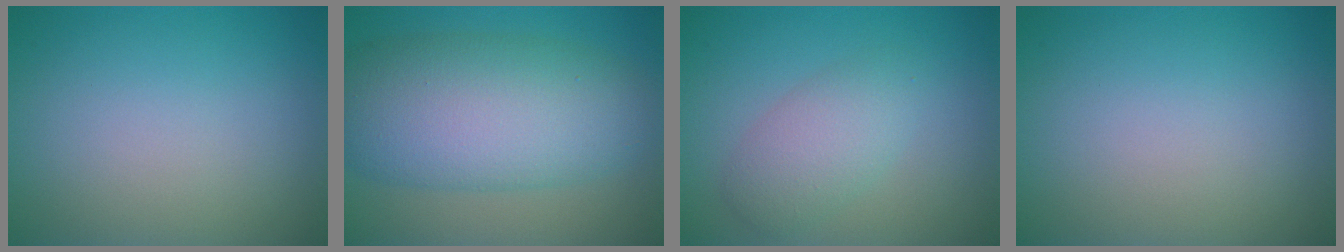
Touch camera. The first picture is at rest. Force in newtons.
{"total": 10.2, "press": 10.2, "slide": 0.1}
{"total": 3.2, "press": 3.2, "slide": 0.0}
{"total": 0.0}